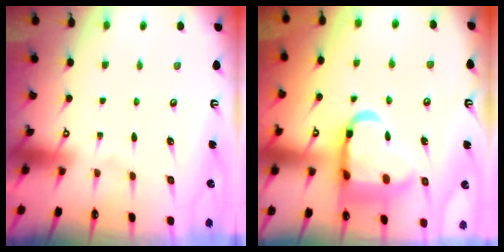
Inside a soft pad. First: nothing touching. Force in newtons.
{"total": 17.5, "press": 17.4, "slide": 2.0}